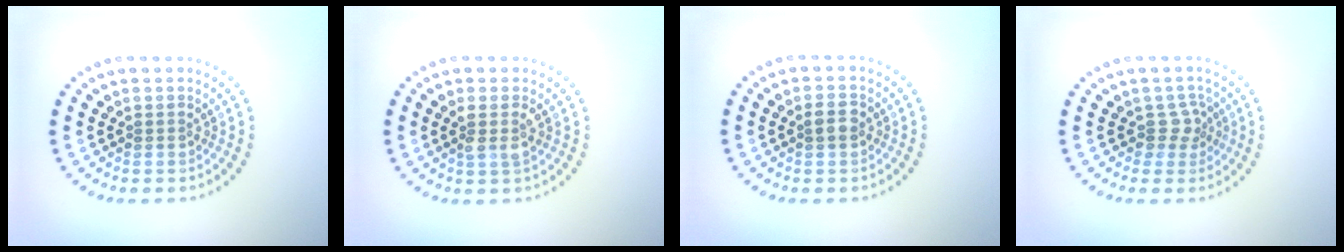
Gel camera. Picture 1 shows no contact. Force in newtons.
{"total": 1.7, "press": 1.6, "slide": 0.7}
{"total": 1.8, "press": 1.8, "slide": 0.2}
{"total": 1.9, "press": 1.3, "slide": 1.3}